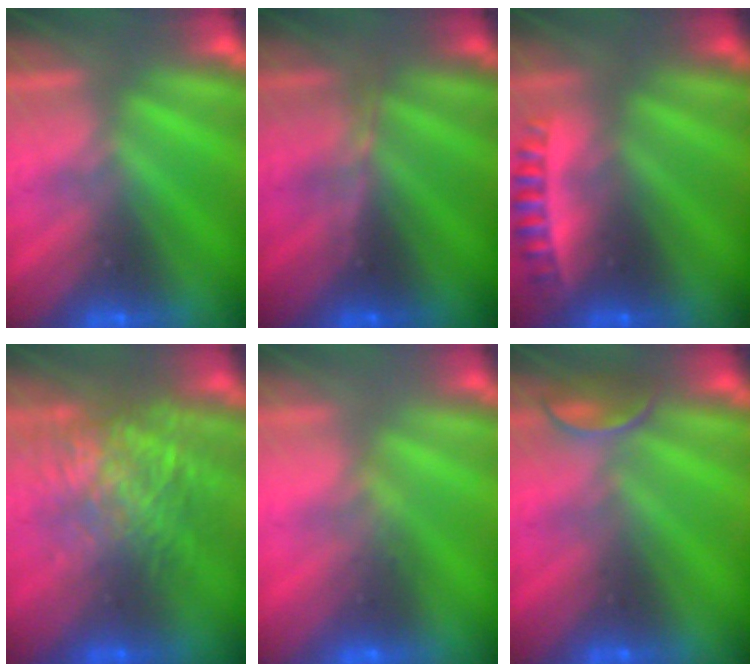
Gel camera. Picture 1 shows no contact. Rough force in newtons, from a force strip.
{"total": 2.9}
{"total": 2.7}
{"total": 10.4}
{"total": 4.6}
{"total": 2.4}